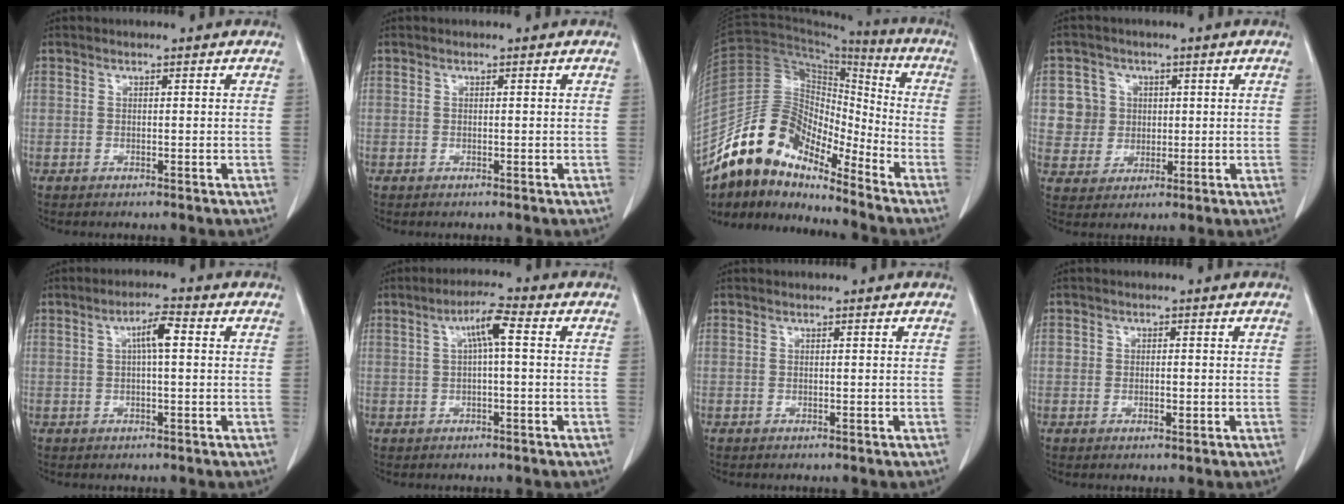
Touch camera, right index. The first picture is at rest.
{"total": 0.0}
{"total": 13.9, "force": [-11.5, 5.0, 5.9], "torque": [-0.106, 0.053, -0.214]}
{"total": 6.0, "force": [1.2, 5.9, 0.5], "torque": [-0.005, 0.015, 0.029]}
{"total": 4.0, "force": [0.7, 0.6, 3.9], "torque": [-0.069, 0.010, 0.009]}
{"total": 4.6, "force": [0.9, 0.4, 4.5], "torque": [-0.082, 0.013, 0.015]}
{"total": 0.0}
{"total": 2.0, "force": [-0.3, 1.3, 1.5], "torque": [-0.023, 0.002, -0.003]}